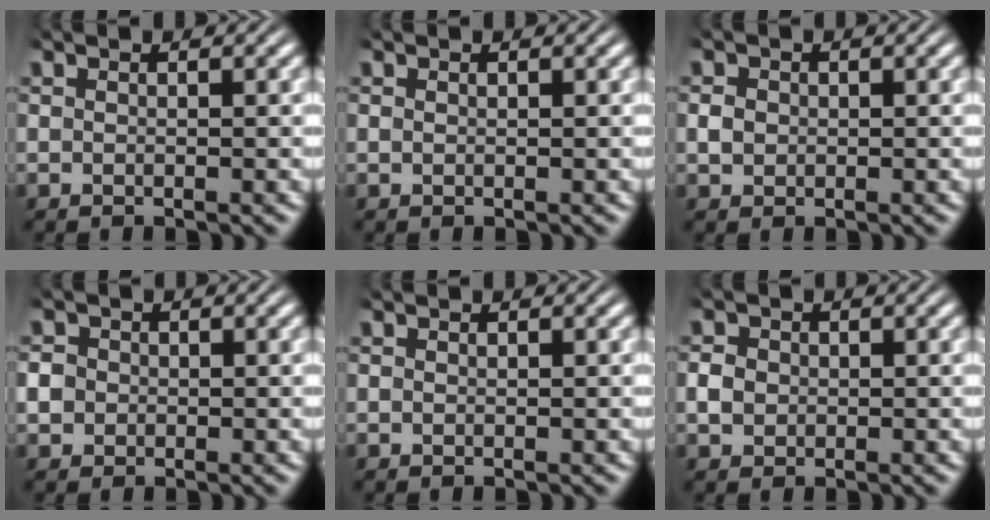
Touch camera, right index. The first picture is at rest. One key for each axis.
{"total": 0.0}
{"total": 0.7, "fx": -0.1, "fy": 0.6, "fz": 0.4, "tx": -0.011, "ty": -0.006, "tz": 0.004}
{"total": 2.6, "fx": -0.3, "fy": 2.4, "fz": 0.8, "tx": -0.029, "ty": -0.007, "tz": -0.005}
{"total": 0.0}
{"total": 1.2, "fx": -0.2, "fy": 1.1, "fz": 0.5, "tx": -0.015, "ty": -0.005, "tz": 0.001}